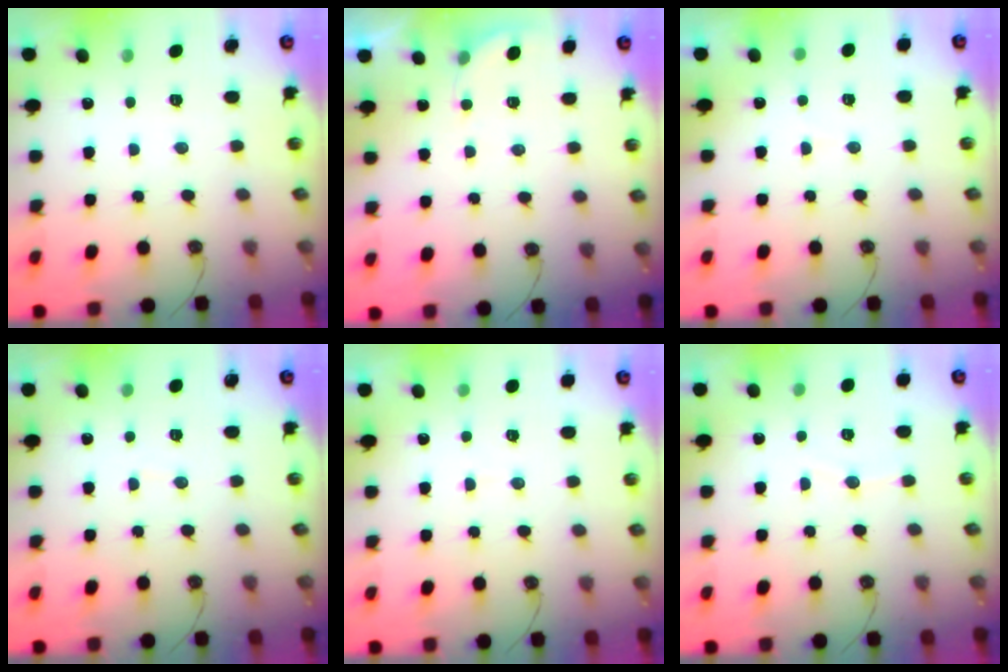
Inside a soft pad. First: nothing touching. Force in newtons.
{"total": 2.7, "press": 2.7, "slide": 0.2}
{"total": 3.9, "press": 3.5, "slide": 1.7}
{"total": 2.6, "press": 2.6, "slide": 0.3}
{"total": 3.4, "press": 3.3, "slide": 0.8}
{"total": 4.4, "press": 4.1, "slide": 1.5}